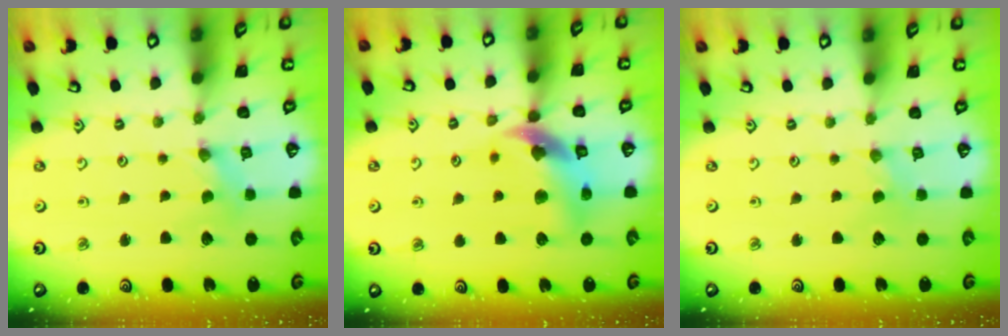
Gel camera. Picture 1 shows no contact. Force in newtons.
{"total": 11.7, "press": 11.6, "slide": 1.6}
{"total": 0.0}